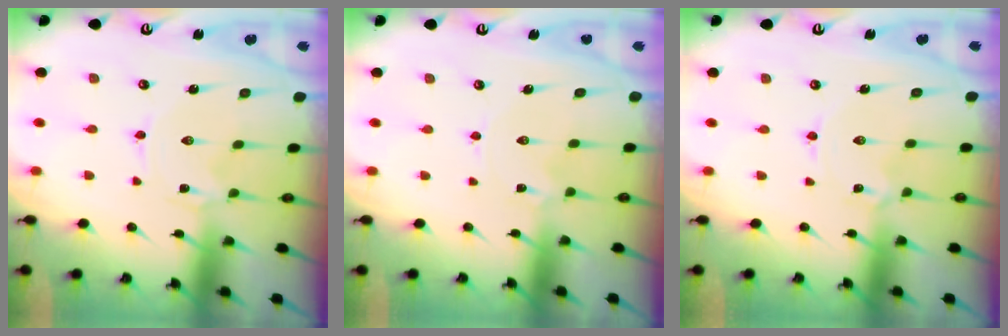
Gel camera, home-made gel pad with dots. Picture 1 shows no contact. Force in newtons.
{"total": 1.4, "press": 1.4, "slide": 0.2}
{"total": 1.7, "press": 1.7, "slide": 0.2}